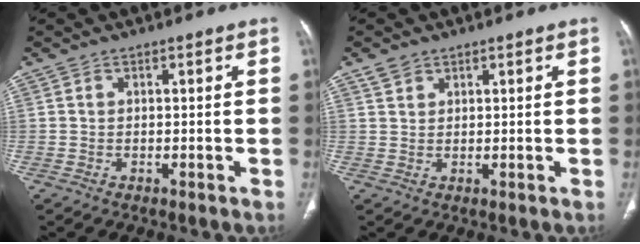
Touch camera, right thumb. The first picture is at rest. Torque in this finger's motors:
{"motor_torque": [-0.58, 0.54, -0.08, -0.22, -0.01]}